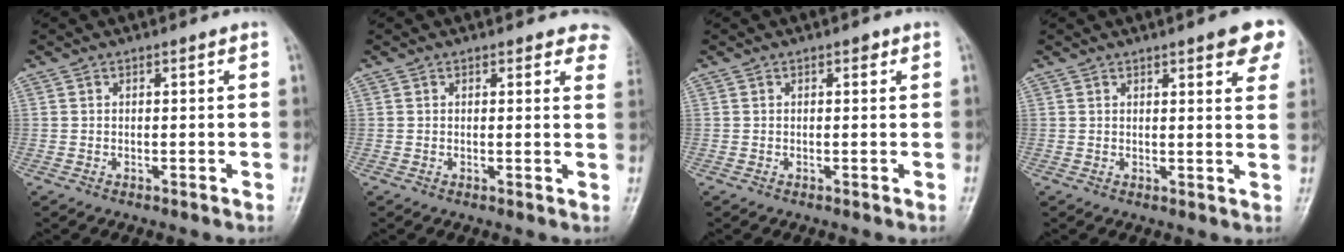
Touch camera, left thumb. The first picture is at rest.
{"total": 5.2, "force": [4.5, 2.2, 1.5], "torque": [0.023, -0.015, 0.027]}
{"total": 0.8, "force": [0.4, 0.5, 0.5], "torque": [0.000, 0.000, 0.002]}
{"total": 8.3, "force": [4.8, 2.2, 6.4], "torque": [-0.050, -0.012, 0.052]}